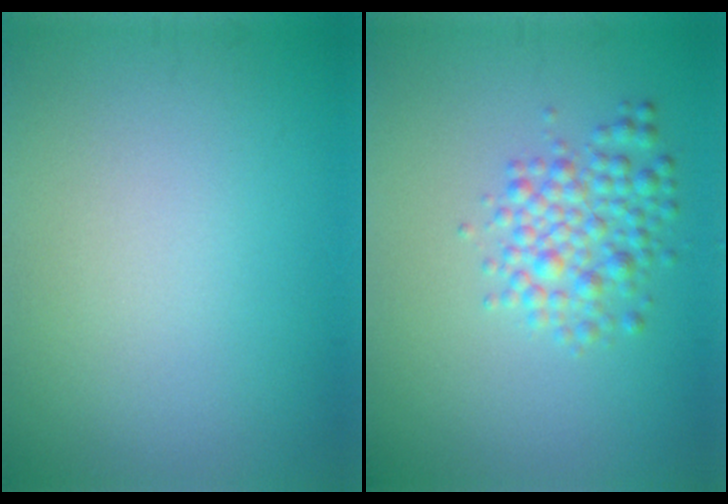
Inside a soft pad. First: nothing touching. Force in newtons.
{"total": 3.6, "press": 3.6, "slide": 0.1}